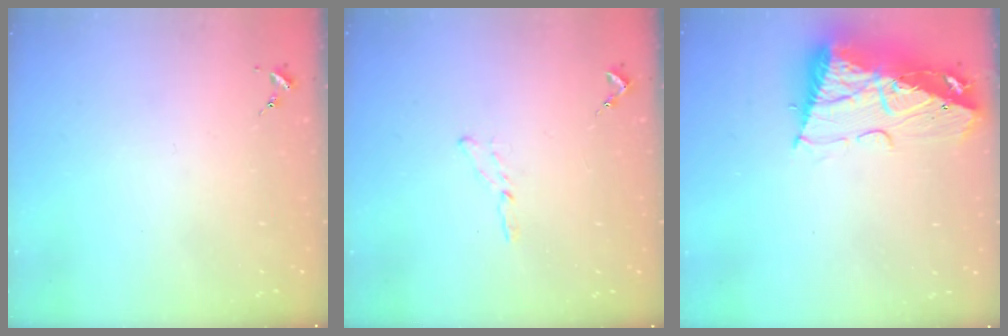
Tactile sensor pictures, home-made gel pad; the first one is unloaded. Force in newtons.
{"total": 3.5, "press": 3.5, "slide": 0.4}
{"total": 16.3, "press": 16.1, "slide": 2.0}